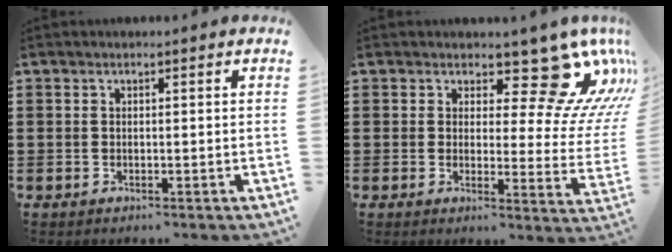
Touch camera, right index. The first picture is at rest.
{"total": 11.7, "force": [7.4, 4.6, 7.9], "torque": [-0.120, -0.051, 0.127]}